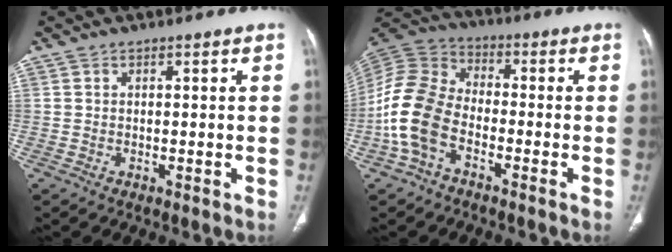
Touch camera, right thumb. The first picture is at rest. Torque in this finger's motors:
{"motor_torque": [0.83, 0.72, 1.85, -0.92, 0.58]}